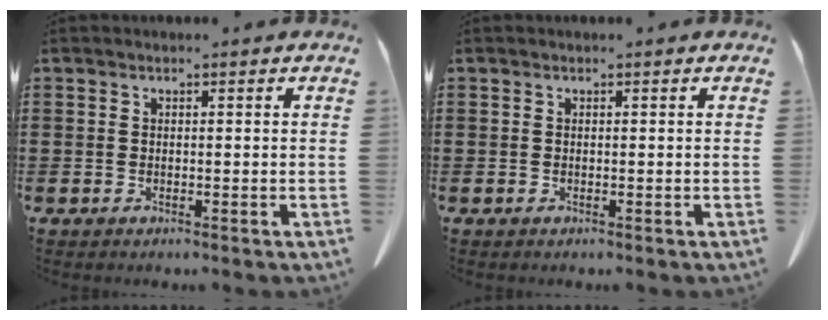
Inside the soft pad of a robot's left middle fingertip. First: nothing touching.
{"total": 0.0}